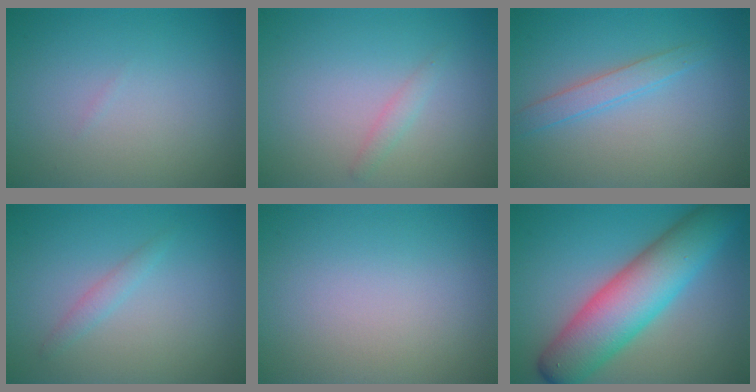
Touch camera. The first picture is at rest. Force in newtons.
{"total": 0.9, "press": 0.9, "slide": 0.0}
{"total": 2.0, "press": 2.0, "slide": 0.0}
{"total": 1.1, "press": 1.1, "slide": 0.1}
{"total": 0.0}
{"total": 9.3, "press": 9.3, "slide": 0.2}